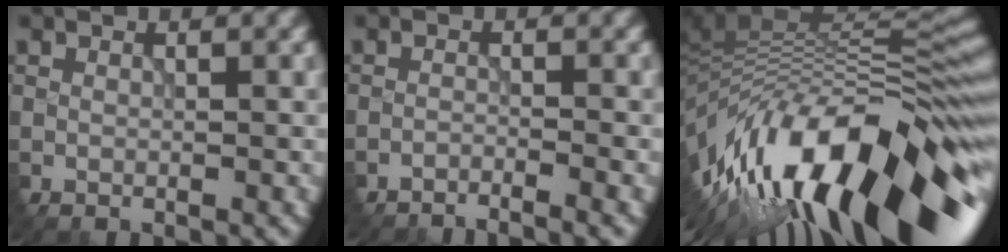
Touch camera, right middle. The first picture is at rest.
{"total": 3.1, "force": [-3.0, 0.0, 0.7], "torque": [-0.017, 0.005, -0.058]}
{"total": 16.9, "force": [-5.8, 6.1, 14.6], "torque": [-0.245, 0.018, -0.104]}